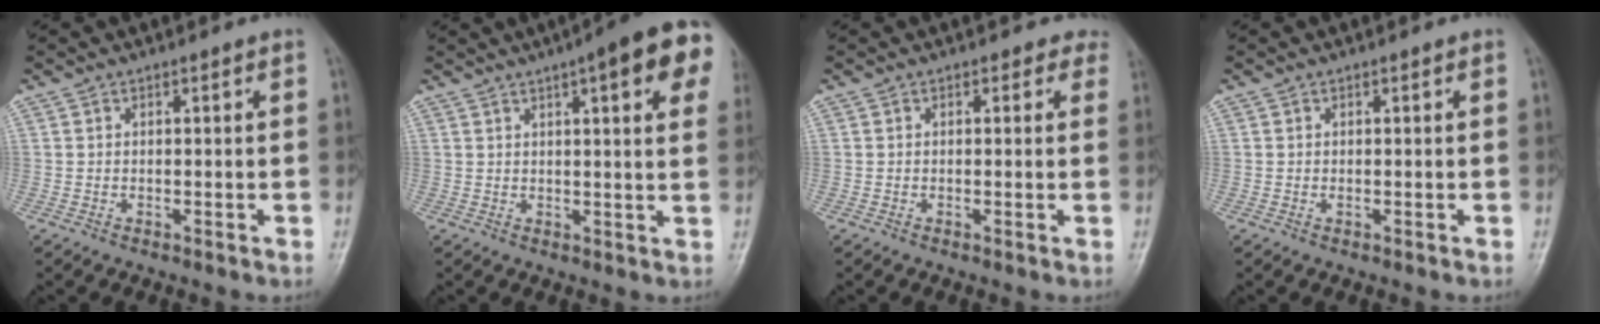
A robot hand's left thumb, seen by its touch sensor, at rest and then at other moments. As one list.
[{"total": 15.0, "force": [6.8, 3.7, 12.9], "torque": [-0.149, 0.001, 0.079]}, {"total": 1.7, "force": [1.2, 1.2, 0.3], "torque": [0.016, -0.005, -0.002]}, {"total": 0.0}]